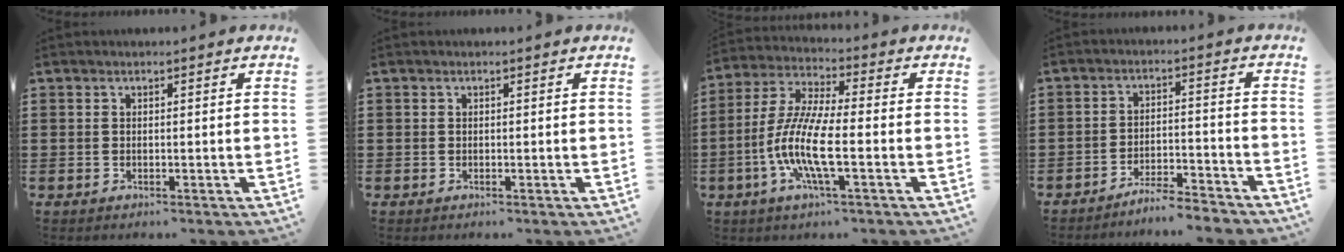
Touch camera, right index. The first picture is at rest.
{"total": 0.0}
{"total": 9.8, "force": [-3.3, 1.9, 9.1], "torque": [-0.214, -0.020, -0.071]}
{"total": 4.5, "force": [-4.5, -0.1, 0.9], "torque": [-0.017, 0.001, -0.091]}